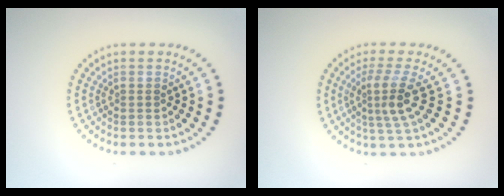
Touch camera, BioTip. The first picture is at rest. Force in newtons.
{"total": 3.2, "press": 2.3, "slide": 2.2}